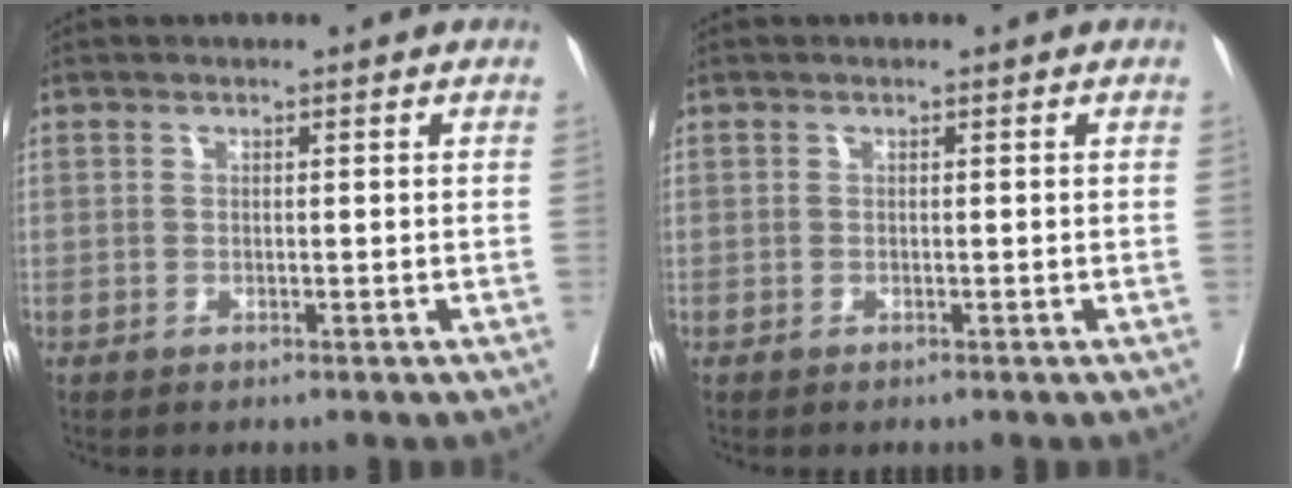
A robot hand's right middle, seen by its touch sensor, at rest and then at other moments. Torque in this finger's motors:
{"motor_torque": [-0.19, 0.16, -0.01, 0.01]}